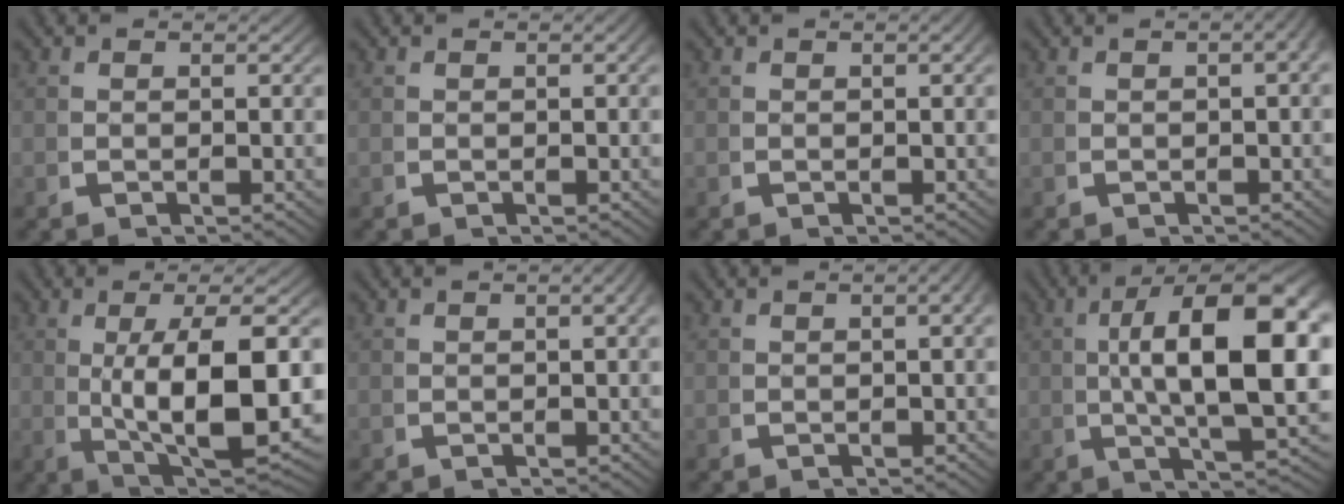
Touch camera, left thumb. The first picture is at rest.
{"total": 0.6, "force": [-0.1, 0.1, 0.6], "torque": [-0.007, 0.003, -0.002]}
{"total": 0.8, "force": [0.0, 0.1, 0.7], "torque": [-0.010, 0.003, 0.000]}
{"total": 4.0, "force": [0.5, 1.8, 3.6], "torque": [-0.030, 0.026, -0.004]}
{"total": 11.8, "force": [-1.0, 5.5, 10.4], "torque": [-0.188, -0.038, 0.010]}
{"total": 2.1, "force": [0.1, 0.7, 1.9], "torque": [-0.020, 0.012, -0.001]}
{"total": 2.8, "force": [0.2, 1.1, 2.5], "torque": [-0.025, 0.016, -0.001]}
{"total": 15.9, "force": [1.0, 7.4, 14.1], "torque": [-0.180, -0.016, 0.015]}